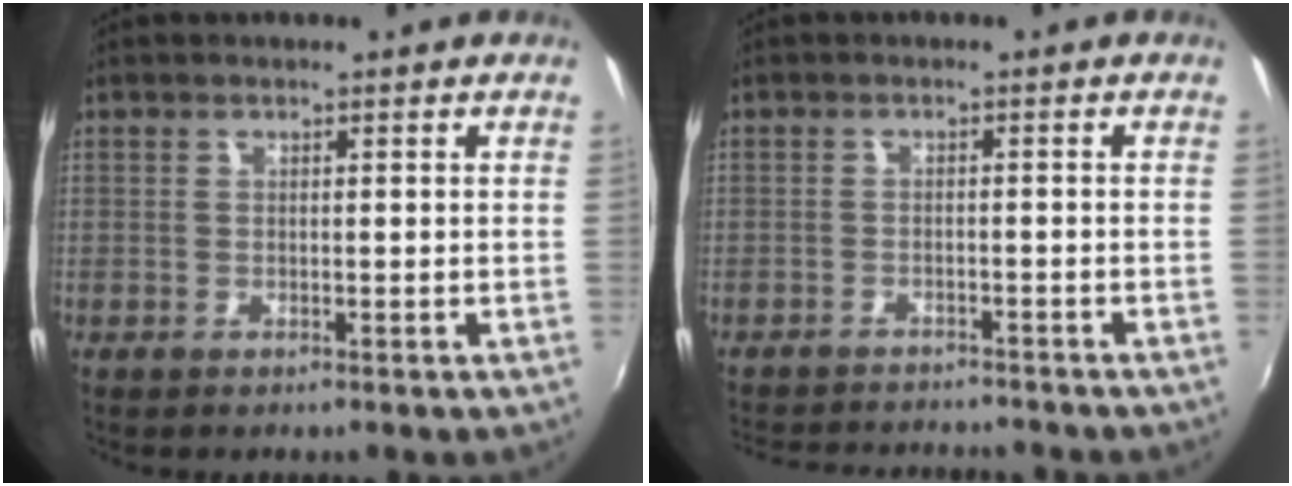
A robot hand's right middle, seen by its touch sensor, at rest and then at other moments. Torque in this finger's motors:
{"motor_torque": [0.14, -0.34, 0.05, 0.01]}